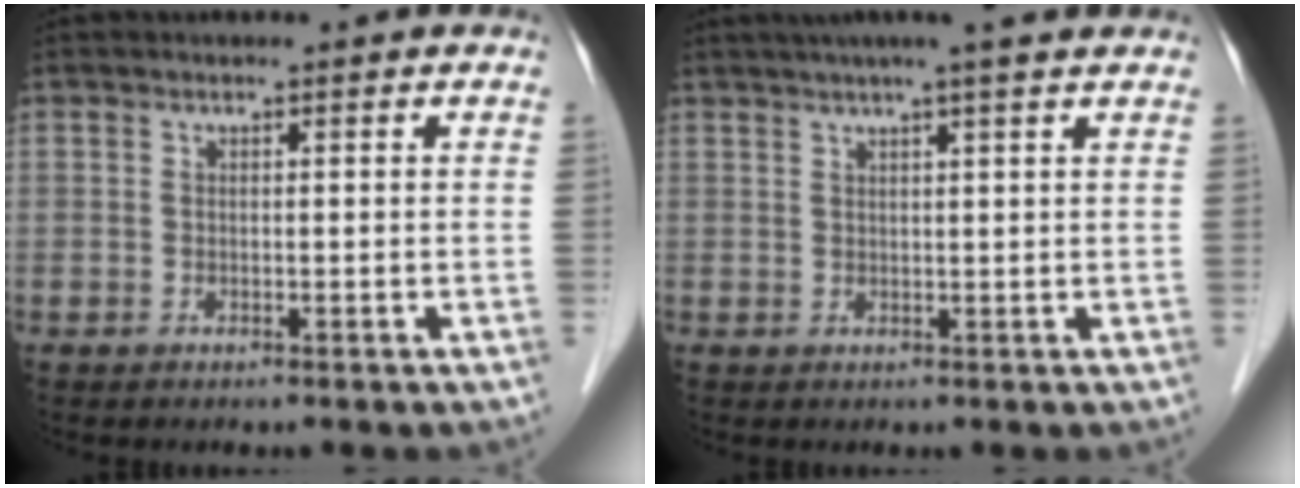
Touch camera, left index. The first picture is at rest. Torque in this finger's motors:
{"motor_torque": [0.98, -0.99, 0.32, 0.08]}